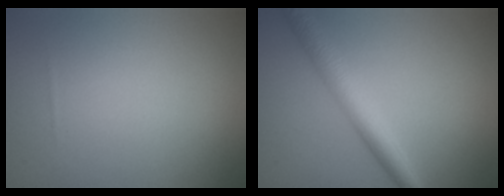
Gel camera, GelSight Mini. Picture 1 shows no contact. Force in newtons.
{"total": 4.0, "press": 4.0, "slide": 0.0}